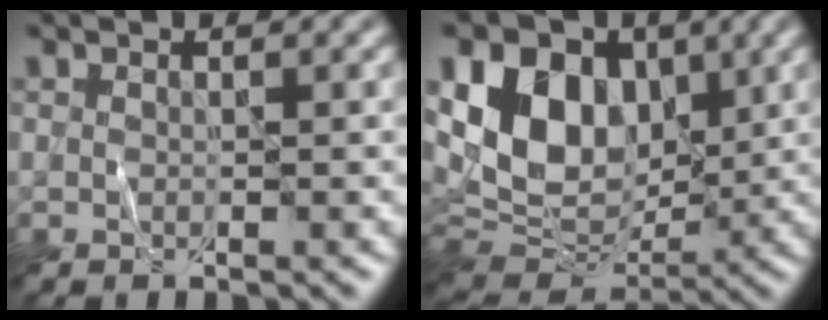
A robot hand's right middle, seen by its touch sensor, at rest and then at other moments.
{"total": 10.8, "force": [3.3, 7.7, 6.9], "torque": [-0.125, 0.005, 0.048]}